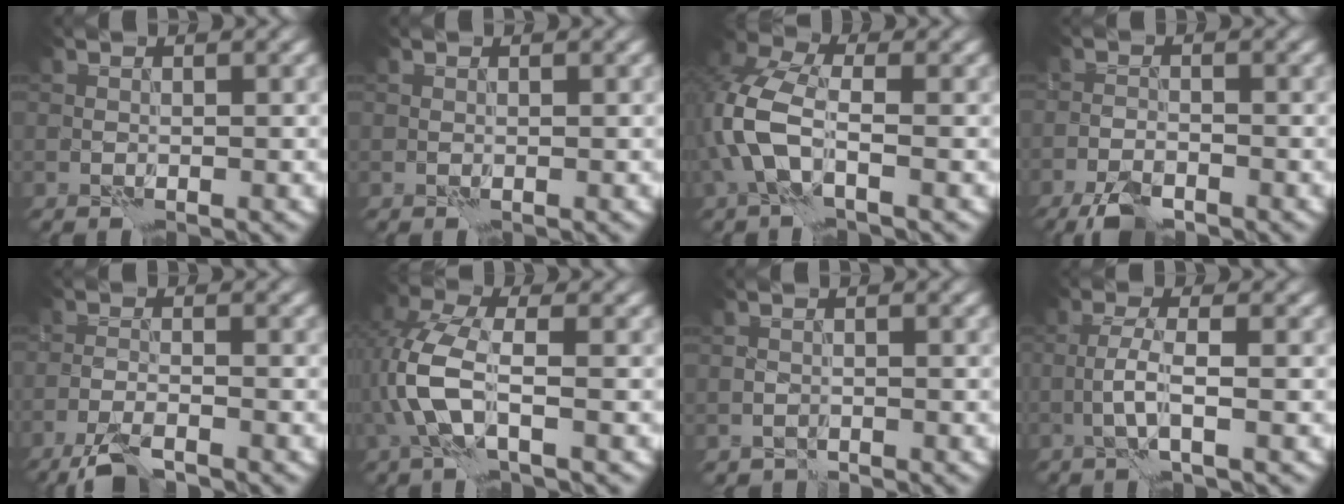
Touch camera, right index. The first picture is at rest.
{"total": 0.0}
{"total": 5.7, "force": [-1.3, 3.0, 4.7], "torque": [-0.122, 0.011, -0.037]}
{"total": 3.9, "force": [-3.0, 1.3, 2.1], "torque": [-0.042, -0.004, -0.063]}
{"total": 3.9, "force": [-3.1, 0.7, 2.1], "torque": [-0.047, -0.005, -0.066]}
{"total": 5.1, "force": [-0.9, 2.1, 4.6], "torque": [-0.111, 0.012, -0.026]}
{"total": 0.8, "force": [-0.7, 0.5, 0.0], "torque": [-0.002, 0.002, -0.014]}
{"total": 2.4, "force": [-0.5, 0.3, 2.4], "torque": [-0.051, 0.007, -0.017]}